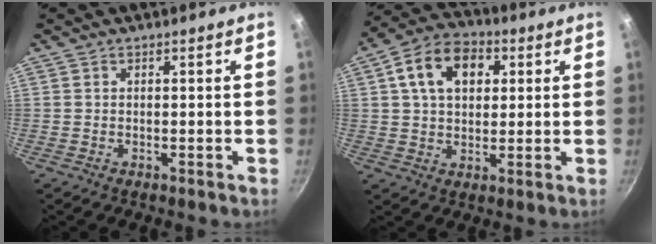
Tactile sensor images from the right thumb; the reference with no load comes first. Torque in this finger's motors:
{"motor_torque": [0.69, 2.70, 0.08, 0.04, 0.11]}